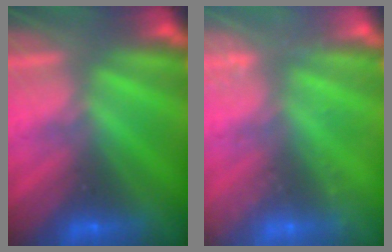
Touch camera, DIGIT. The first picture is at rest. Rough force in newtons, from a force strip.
{"total": 2.5}